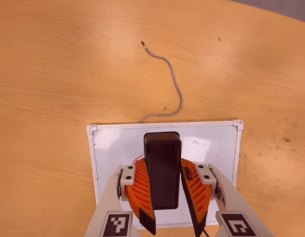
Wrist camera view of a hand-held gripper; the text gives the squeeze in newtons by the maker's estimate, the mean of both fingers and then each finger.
{"total": 9.6, "left": 8.8, "right": 10.4}